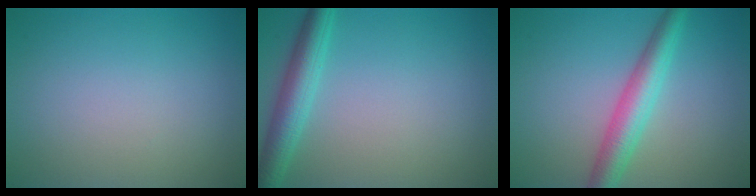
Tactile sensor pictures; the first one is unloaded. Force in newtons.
{"total": 3.8, "press": 3.8, "slide": 0.2}
{"total": 4.4, "press": 4.4, "slide": 0.1}